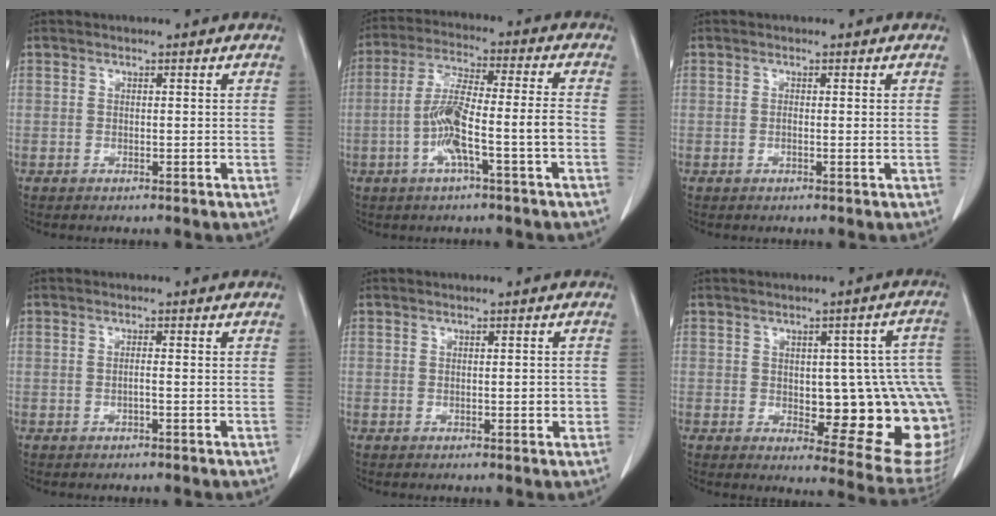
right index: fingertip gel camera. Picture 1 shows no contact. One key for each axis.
{"total": 9.9, "fx": -3.2, "fy": 0.2, "fz": 9.4, "tx": -0.184, "ty": 0.015, "tz": -0.060}
{"total": 0.7, "fx": -0.1, "fy": 0.0, "fz": 0.7, "tx": -0.013, "ty": 0.000, "tz": -0.002}
{"total": 0.8, "fx": -0.3, "fy": -0.1, "fz": 0.8, "tx": -0.013, "ty": 0.001, "tz": -0.006}
{"total": 1.3, "fx": -0.2, "fy": 0.4, "fz": 1.2, "tx": -0.017, "ty": 0.000, "tz": -0.002}
{"total": 18.9, "fx": -2.0, "fy": 5.9, "fz": 17.9, "tx": -0.140, "ty": 0.023, "tz": 0.000}